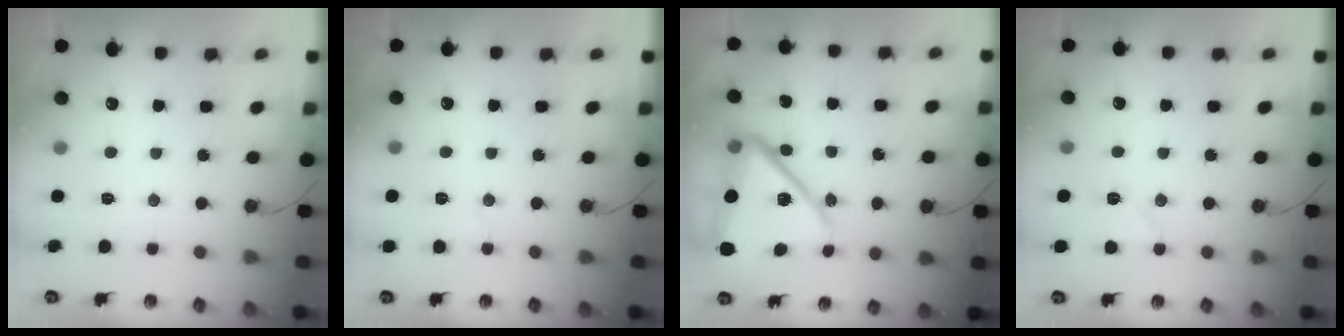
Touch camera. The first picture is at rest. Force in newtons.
{"total": 3.4, "press": 3.3, "slide": 0.9}
{"total": 16.9, "press": 16.8, "slide": 2.1}
{"total": 6.4, "press": 6.1, "slide": 1.7}